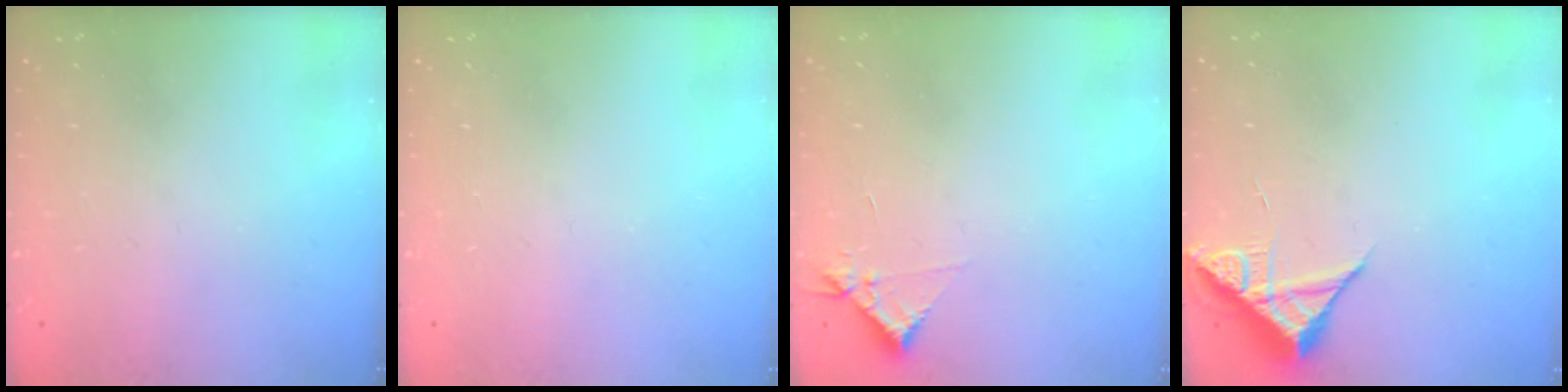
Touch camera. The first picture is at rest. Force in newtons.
{"total": 0.0}
{"total": 3.9, "press": 3.9, "slide": 0.5}
{"total": 7.1, "press": 7.1, "slide": 0.3}